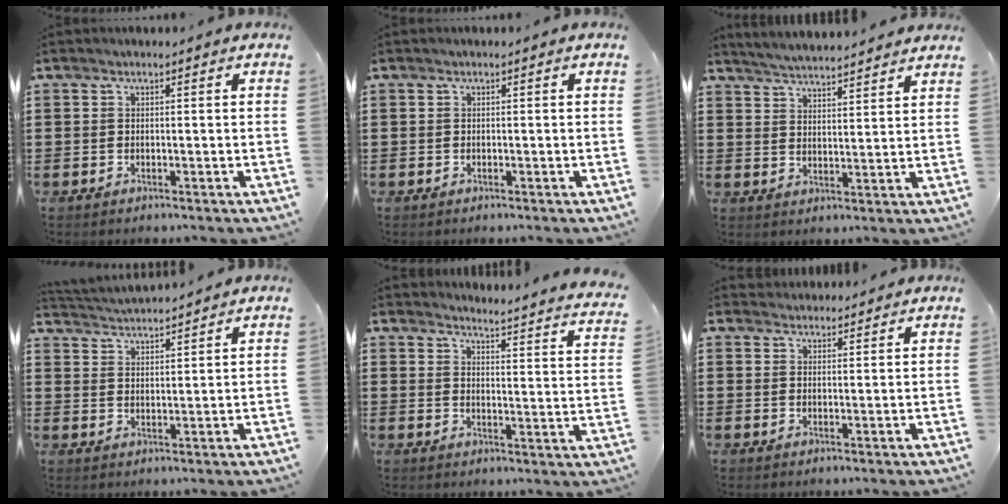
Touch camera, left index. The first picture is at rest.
{"total": 0.0}
{"total": 4.2, "force": [4.2, -0.6, 0.2], "torque": [-0.019, -0.024, 0.073]}
{"total": 3.1, "force": [3.1, -0.1, -0.1], "torque": [-0.010, -0.017, 0.053]}
{"total": 3.0, "force": [2.9, -0.5, 0.7], "torque": [-0.023, -0.036, 0.040]}
{"total": 2.2, "force": [2.2, 0.5, -0.3], "torque": [-0.001, -0.002, 0.043]}